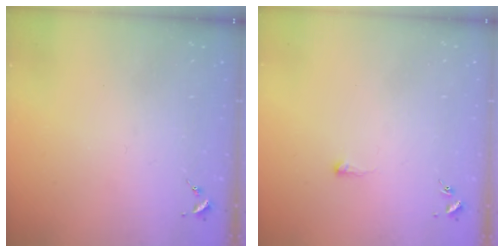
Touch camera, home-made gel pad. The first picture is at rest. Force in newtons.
{"total": 3.3, "press": 3.2, "slide": 0.5}